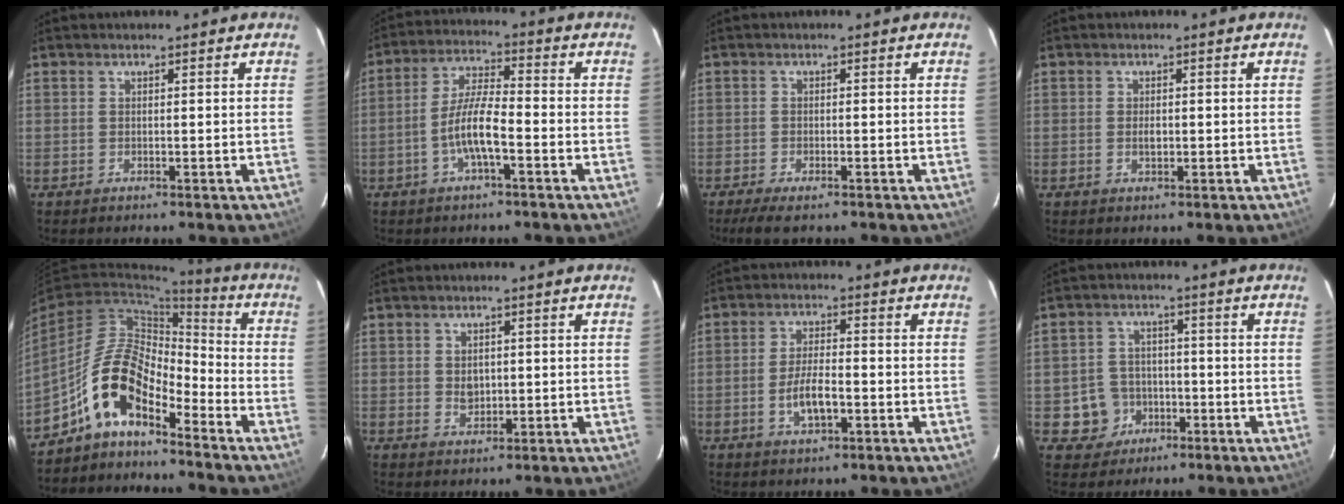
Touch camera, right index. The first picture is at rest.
{"total": 7.7, "force": [-3.1, 1.4, 7.0], "torque": [-0.144, 0.007, -0.057]}
{"total": 4.8, "force": [-3.6, 1.3, 2.9], "torque": [-0.070, -0.016, -0.061]}
{"total": 1.6, "force": [-0.2, 1.0, 1.3], "torque": [-0.023, 0.001, -0.004]}
{"total": 11.0, "force": [-7.2, 4.4, 7.1], "torque": [-0.140, 0.019, -0.142]}
{"total": 3.6, "force": [0.1, 2.7, 2.4], "torque": [-0.039, 0.000, 0.005]}
{"total": 6.1, "force": [-2.1, 2.2, 5.3], "torque": [-0.107, 0.000, -0.036]}
{"total": 6.7, "force": [-2.3, 6.2, 0.9], "torque": [-0.033, 0.023, -0.026]}